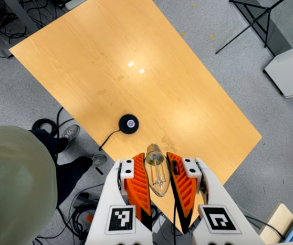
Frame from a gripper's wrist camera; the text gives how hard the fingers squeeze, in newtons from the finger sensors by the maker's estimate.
{"total": 20.2, "left": 22.5, "right": 17.9}